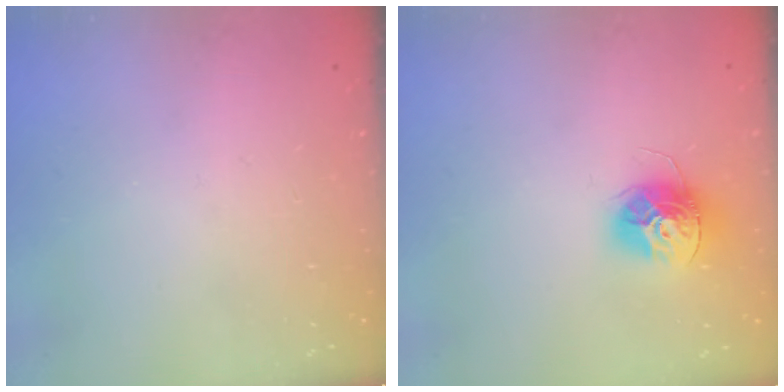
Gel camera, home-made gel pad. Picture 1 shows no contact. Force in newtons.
{"total": 12.2, "press": 12.2, "slide": 0.4}